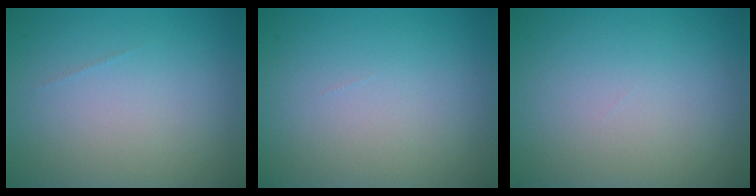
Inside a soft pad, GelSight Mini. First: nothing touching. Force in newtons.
{"total": 0.0}
{"total": 0.0}